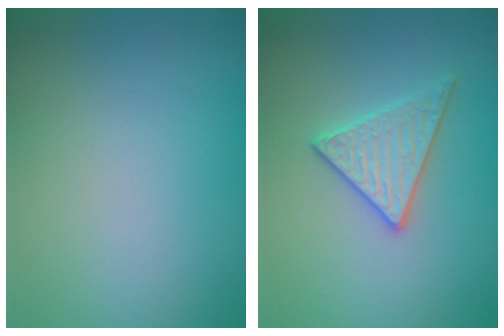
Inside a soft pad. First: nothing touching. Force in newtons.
{"total": 2.9, "press": 2.9, "slide": 0.4}